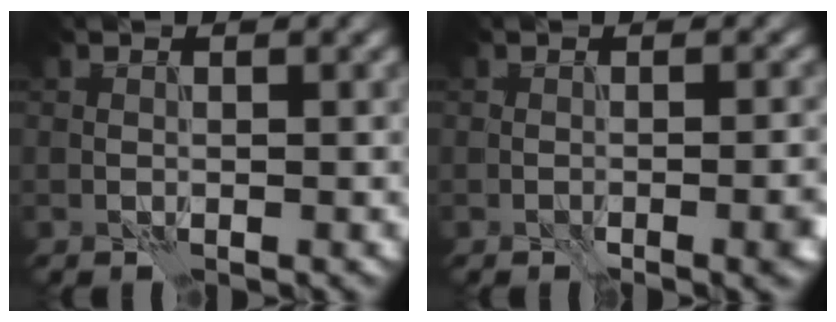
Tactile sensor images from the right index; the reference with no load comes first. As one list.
[{"total": 2.6, "force": [-1.3, 0.4, 2.2], "torque": [-0.029, -0.002, -0.018]}]